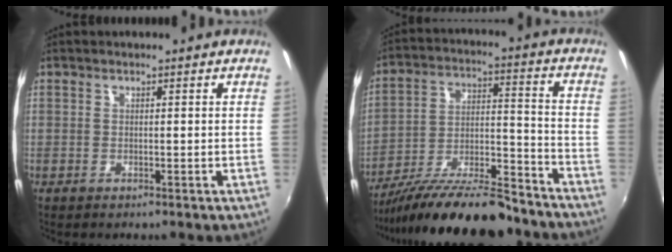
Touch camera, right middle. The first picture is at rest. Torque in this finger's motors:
{"motor_torque": [1.04, -1.10, 0.64, 0.18]}